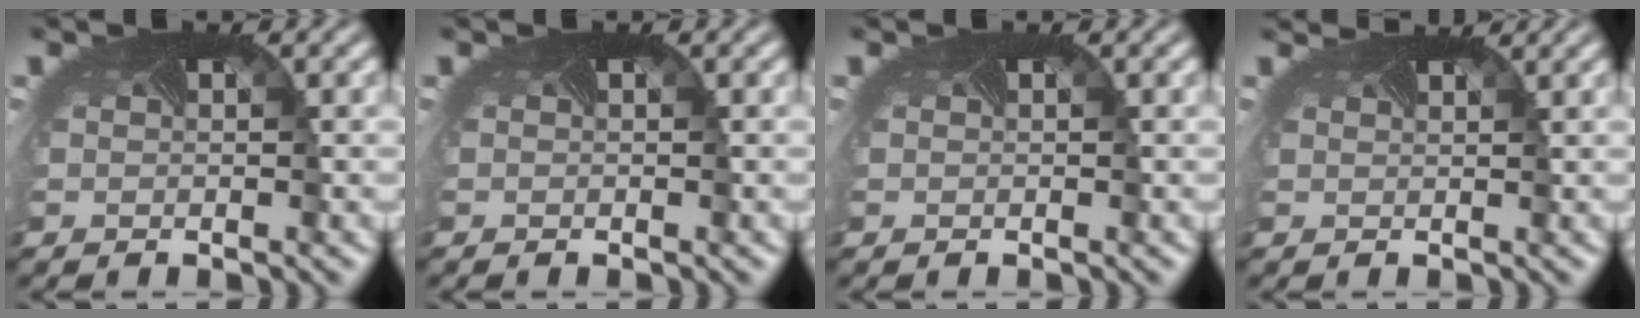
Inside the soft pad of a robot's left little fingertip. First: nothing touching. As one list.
[{"total": 0.0}, {"total": 0.0}, {"total": 1.7, "force": [1.7, -0.1, 0.1], "torque": [-0.005, 0.002, 0.021]}]